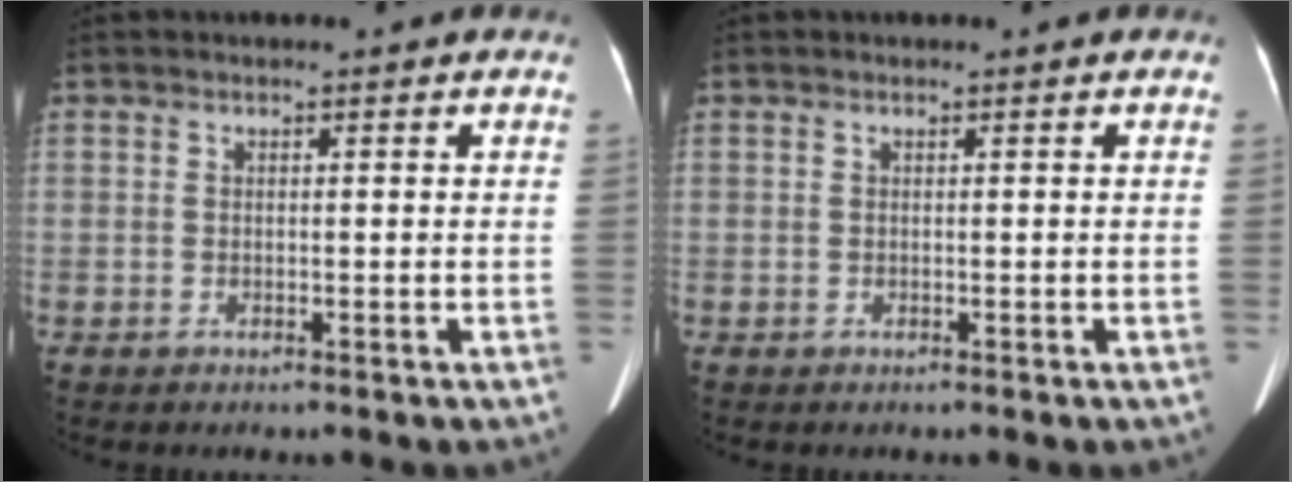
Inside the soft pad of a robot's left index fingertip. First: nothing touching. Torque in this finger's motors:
{"motor_torque": [-0.13, -0.02, -0.02, -0.01]}